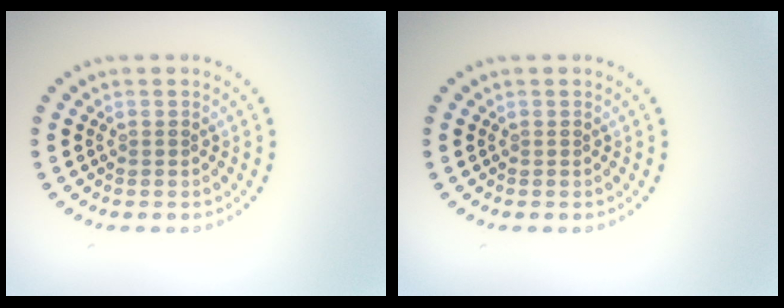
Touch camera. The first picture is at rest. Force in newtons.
{"total": 0.0}